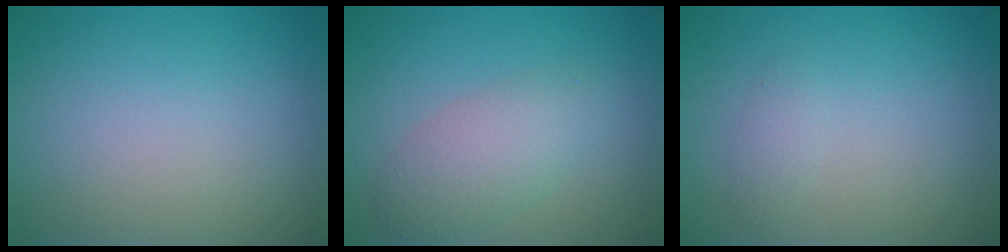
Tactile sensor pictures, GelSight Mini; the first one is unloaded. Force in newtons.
{"total": 3.9, "press": 3.9, "slide": 0.1}
{"total": 0.9, "press": 0.9, "slide": 0.0}